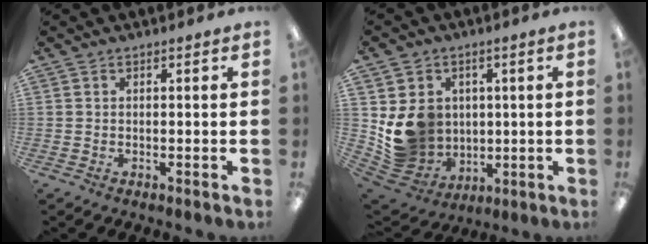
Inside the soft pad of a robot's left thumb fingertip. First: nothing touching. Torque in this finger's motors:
{"motor_torque": [1.13, 2.41, 1.07, -1.08, 0.10]}